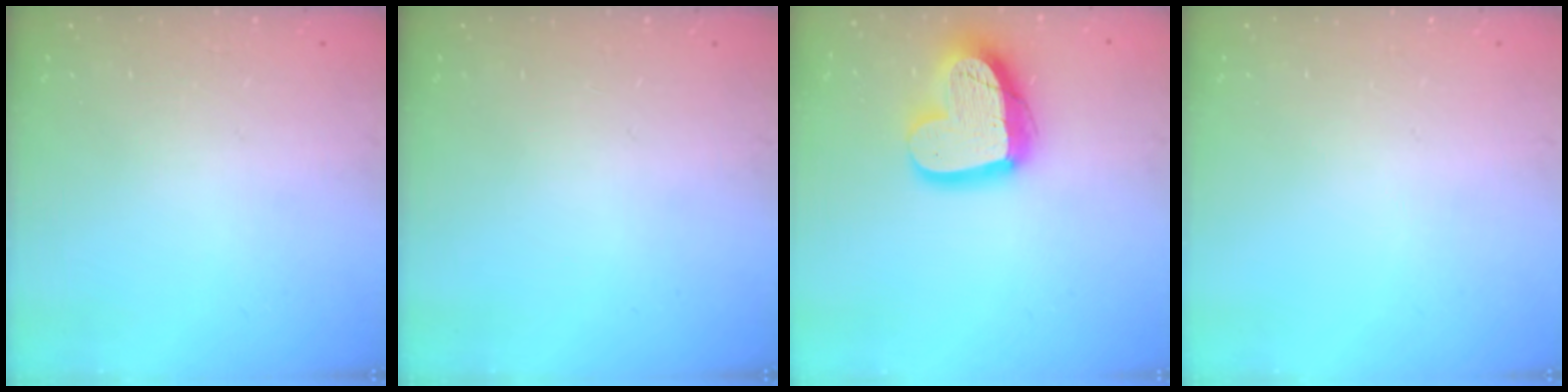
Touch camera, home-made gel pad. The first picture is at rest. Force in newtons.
{"total": 0.0}
{"total": 18.8, "press": 18.7, "slide": 1.9}
{"total": 0.0}